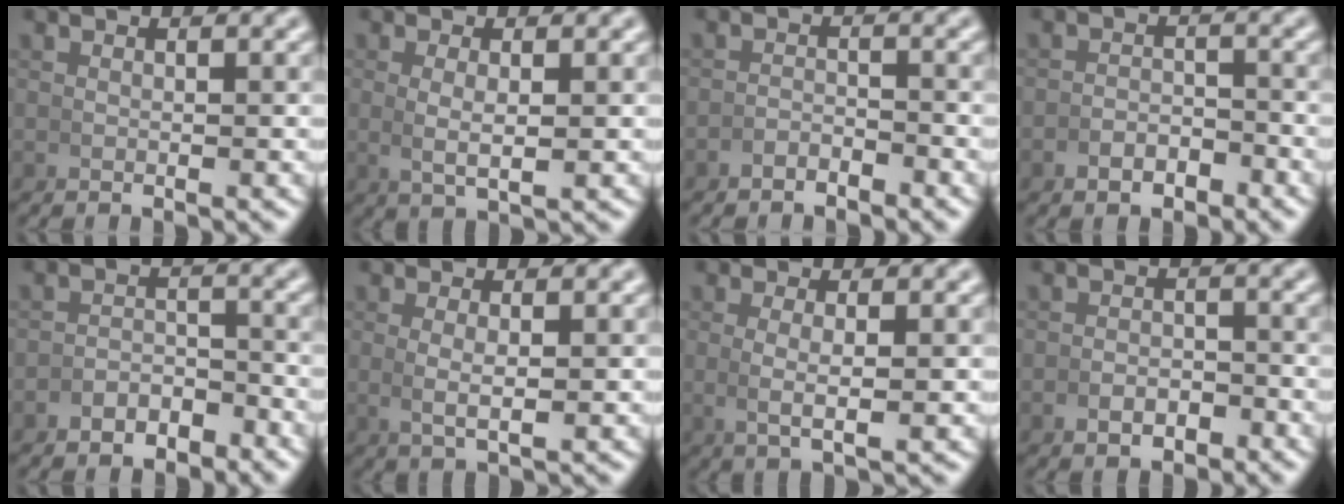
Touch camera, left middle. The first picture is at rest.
{"total": 2.4, "force": [0.4, 0.7, 2.3], "torque": [-0.046, -0.008, 0.016]}
{"total": 2.2, "force": [-2.1, 0.5, 0.2], "torque": [0.001, -0.002, -0.040]}
{"total": 2.6, "force": [-2.2, 1.2, 0.6], "torque": [-0.003, 0.000, -0.041]}
{"total": 3.3, "force": [-2.8, 1.5, 0.6], "torque": [-0.004, 0.002, -0.054]}
{"total": 2.2, "force": [0.3, 0.6, 2.1], "torque": [-0.043, -0.008, 0.014]}
{"total": 2.6, "force": [0.2, 0.5, 2.5], "torque": [-0.051, -0.008, 0.012]}
{"total": 2.2, "force": [-1.6, 1.2, 0.7], "torque": [-0.004, -0.001, -0.030]}